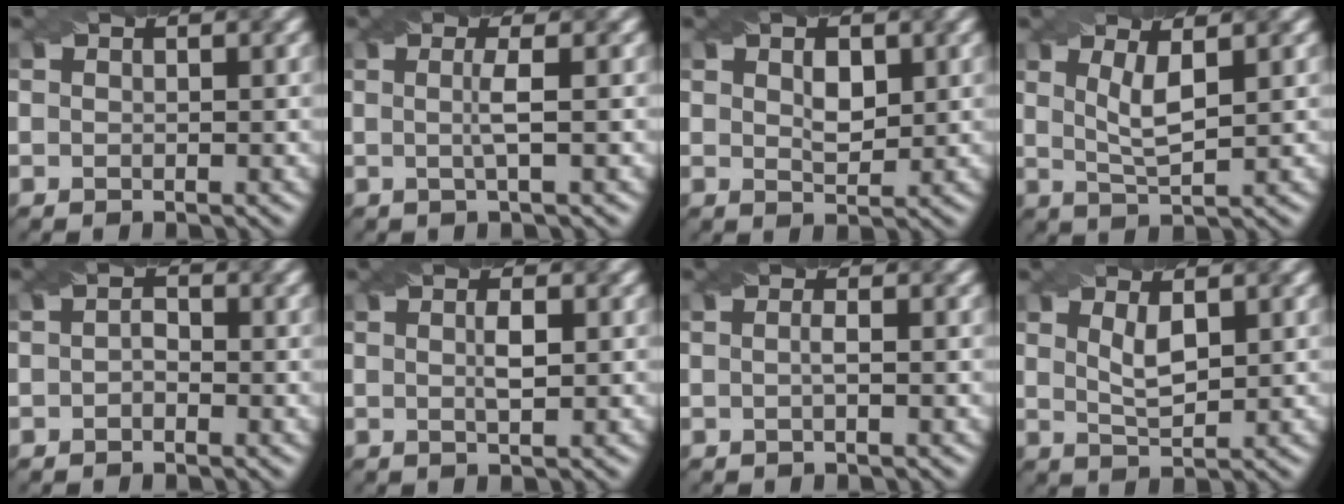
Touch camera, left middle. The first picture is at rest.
{"total": 2.1, "force": [0.0, 0.3, 2.0], "torque": [-0.042, 0.000, -0.006]}
{"total": 2.2, "force": [0.8, 1.2, 1.7], "torque": [-0.031, -0.002, 0.017]}
{"total": 3.1, "force": [1.0, 0.7, 2.9], "torque": [-0.059, -0.003, 0.022]}
{"total": 1.1, "force": [-0.4, 0.7, 0.8], "torque": [-0.016, 0.002, -0.008]}
{"total": 1.6, "force": [0.2, 0.3, 1.6], "torque": [-0.030, 0.003, 0.003]}
{"total": 1.0, "force": [-0.1, 0.2, 1.0], "torque": [-0.016, -0.002, -0.004]}
{"total": 2.4, "force": [1.0, 0.7, 2.1], "torque": [-0.042, -0.003, 0.021]}